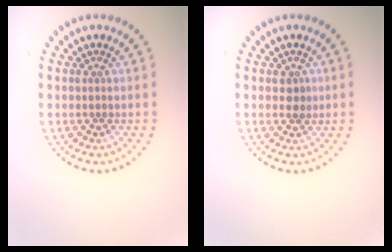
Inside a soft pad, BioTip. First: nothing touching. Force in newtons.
{"total": 1.2, "press": 1.1, "slide": 0.3}